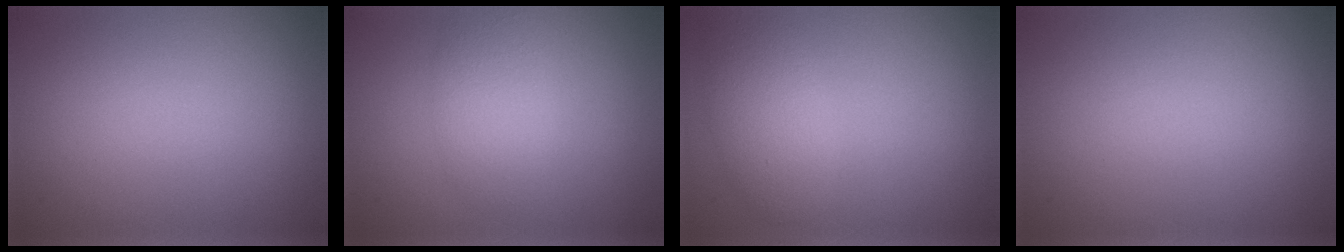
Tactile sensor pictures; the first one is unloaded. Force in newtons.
{"total": 2.9, "press": 2.9, "slide": 0.1}
{"total": 2.6, "press": 2.6, "slide": 0.2}
{"total": 0.0}